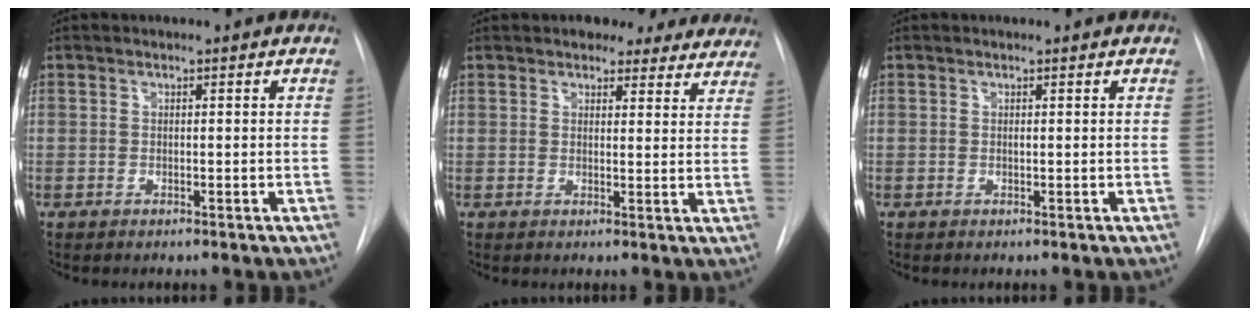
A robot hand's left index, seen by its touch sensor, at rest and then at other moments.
{"total": 10.0, "force": [8.6, 4.1, 3.0], "torque": [-0.001, -0.007, 0.084]}
{"total": 0.7, "force": [-0.7, 0.0, 0.1], "torque": [-0.005, -0.007, -0.011]}